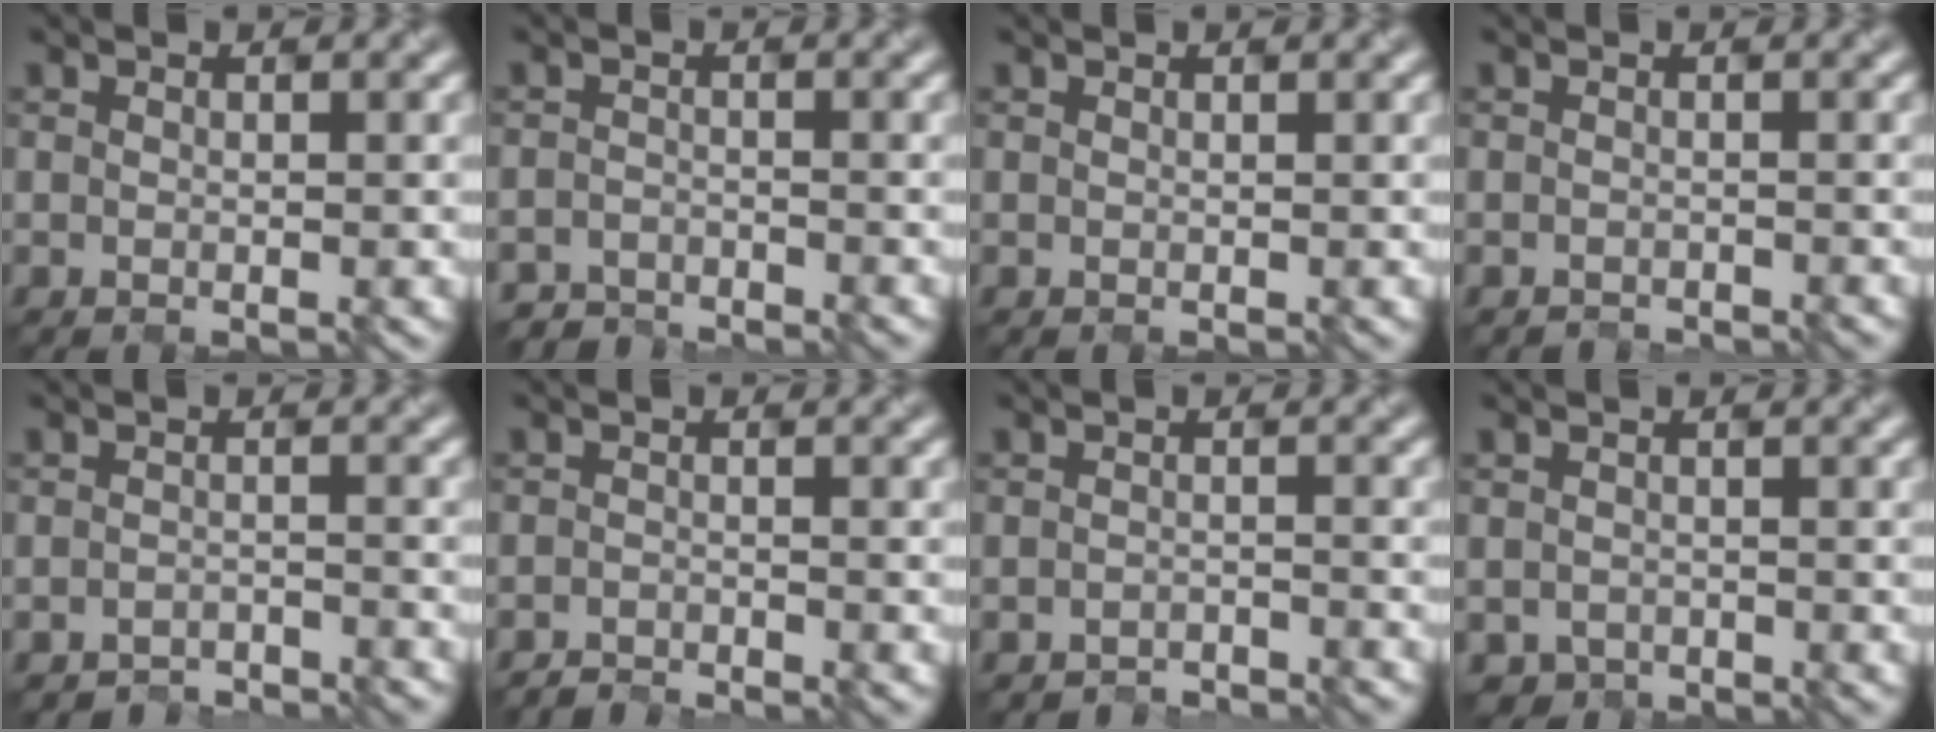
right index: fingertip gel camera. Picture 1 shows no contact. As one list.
[{"total": 2.4, "force": [-2.1, -0.2, -1.1], "torque": [0.021, -0.002, -0.038]}, {"total": 0.0}, {"total": 0.6, "force": [-0.6, -0.1, -0.3], "torque": [0.007, -0.008, -0.023]}, {"total": 2.4, "force": [-2.3, -0.2, -0.8], "torque": [0.017, -0.005, -0.039]}, {"total": 1.2, "force": [-1.2, -0.1, -0.4], "torque": [0.014, -0.006, -0.029]}, {"total": 2.1, "force": [-2.0, -0.2, -0.7], "torque": [0.016, -0.007, -0.037]}, {"total": 0.8, "force": [-0.5, 0.4, -0.6], "torque": [0.005, -0.007, -0.005]}]